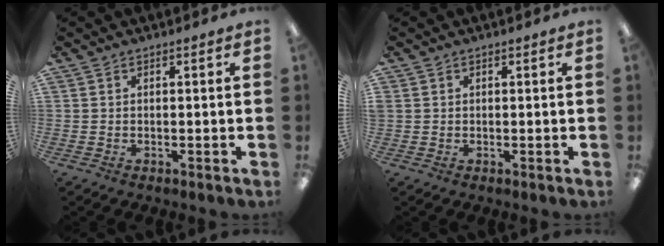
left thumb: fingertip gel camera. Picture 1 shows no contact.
{"total": 0.8, "force": [0.2, 0.8, 0.0], "torque": [0.000, 0.005, 0.002]}